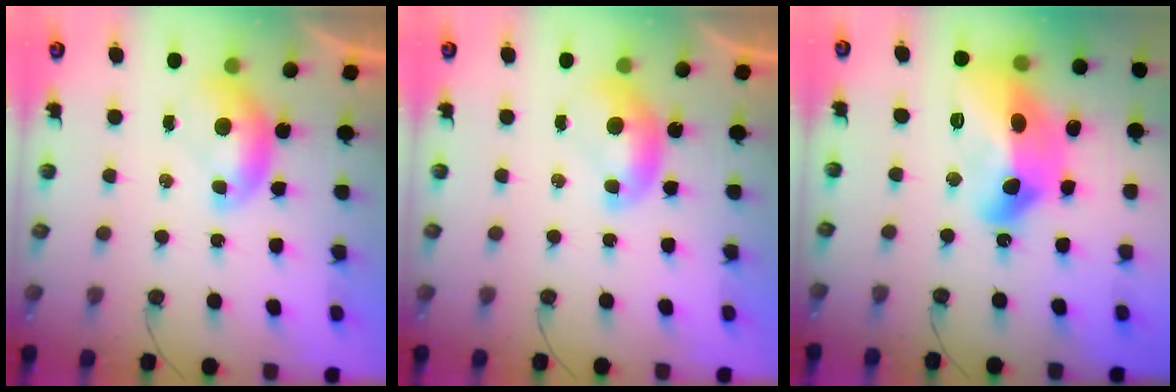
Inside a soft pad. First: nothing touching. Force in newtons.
{"total": 0.0}
{"total": 18.9, "press": 18.8, "slide": 1.7}